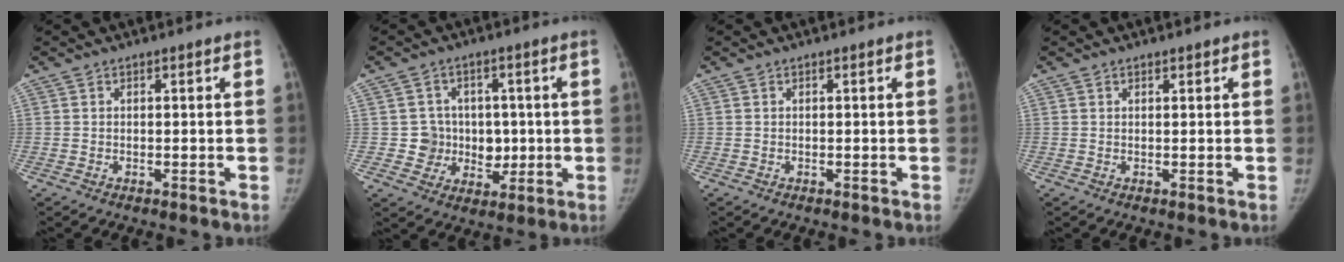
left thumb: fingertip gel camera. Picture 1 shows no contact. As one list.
[{"total": 8.0, "force": [0.0, 7.7, 2.0], "torque": [0.021, 0.013, 0.009]}, {"total": 0.0}, {"total": 0.6, "force": [0.4, 0.5, 0.1], "torque": [0.006, -0.003, 0.003]}]